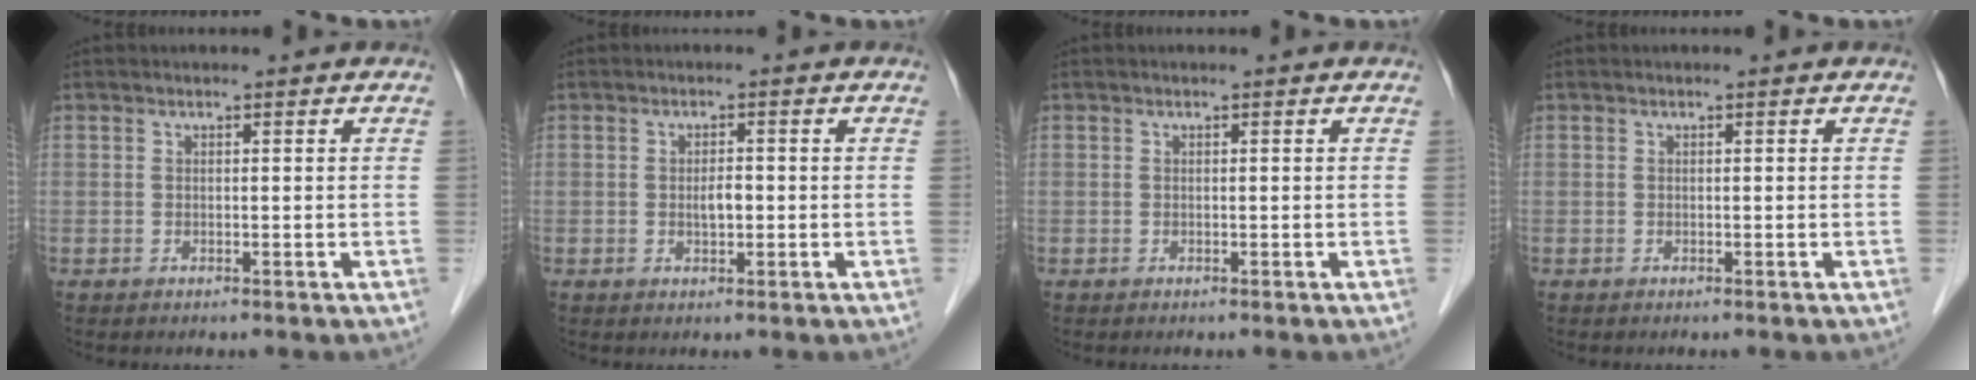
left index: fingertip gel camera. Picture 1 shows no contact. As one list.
[{"total": 2.0, "force": [-0.3, 0.8, 1.8], "torque": [-0.032, 0.001, -0.004]}, {"total": 0.0}, {"total": 0.0}]